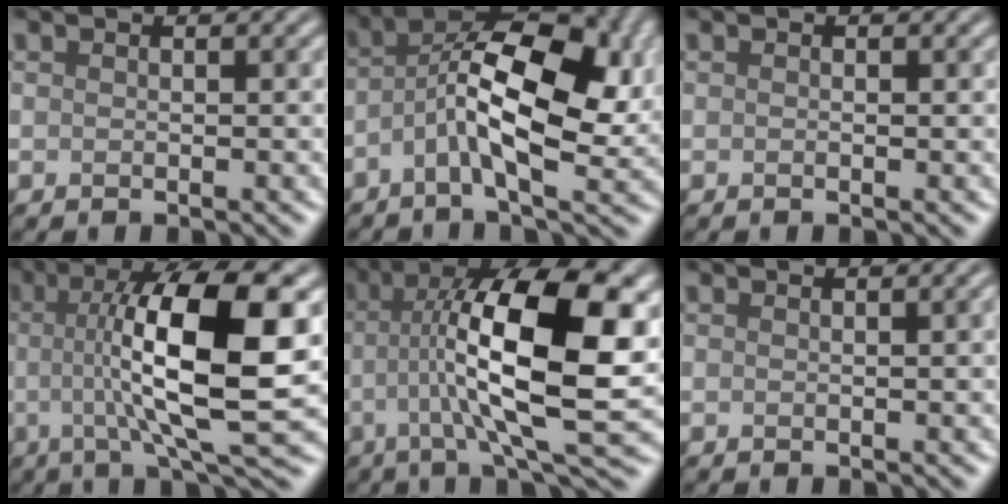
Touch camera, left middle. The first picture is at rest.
{"total": 9.8, "force": [-0.6, 3.9, 9.0], "torque": [-0.157, 0.017, -0.020]}
{"total": 0.0}
{"total": 12.0, "force": [0.8, 2.7, 11.7], "torque": [-0.163, 0.012, 0.012]}
{"total": 13.1, "force": [0.0, 3.4, 12.7], "torque": [-0.210, 0.017, -0.002]}
{"total": 1.0, "force": [0.1, 0.2, 0.9], "torque": [-0.011, 0.005, 0.001]}